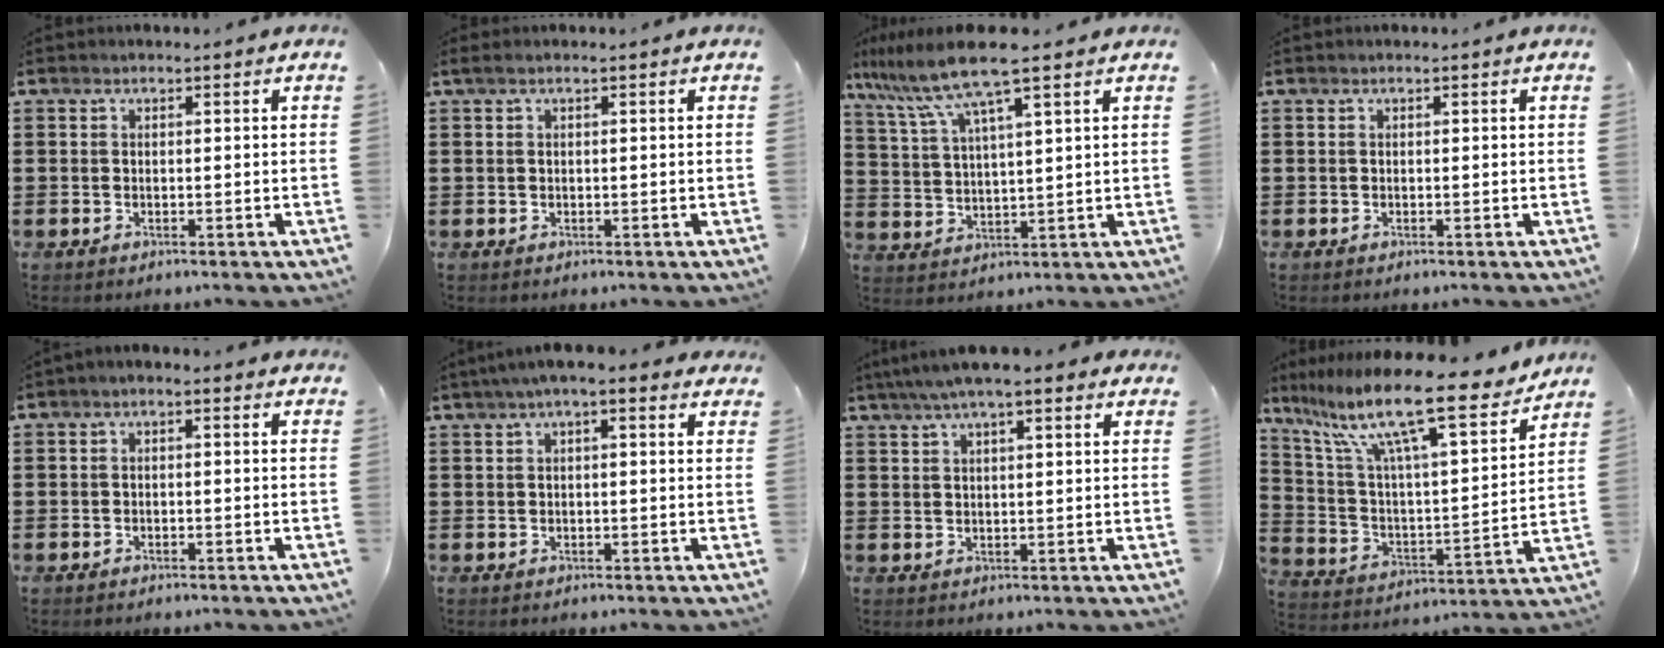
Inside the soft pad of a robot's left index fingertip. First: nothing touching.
{"total": 0.8, "force": [0.1, 0.2, 0.8], "torque": [-0.016, 0.000, 0.001]}
{"total": 8.9, "force": [6.6, 0.1, 5.9], "torque": [-0.142, -0.026, 0.113]}
{"total": 0.0}
{"total": 1.0, "force": [-0.8, 0.3, 0.6], "torque": [-0.011, 0.000, -0.016]}
{"total": 3.2, "force": [1.8, 0.6, 2.6], "torque": [-0.053, 0.006, 0.031]}
{"total": 5.1, "force": [3.5, 1.0, 3.6], "torque": [-0.076, 0.004, 0.061]}
{"total": 15.2, "force": [11.5, 1.7, 9.8], "torque": [-0.211, -0.070, 0.187]}